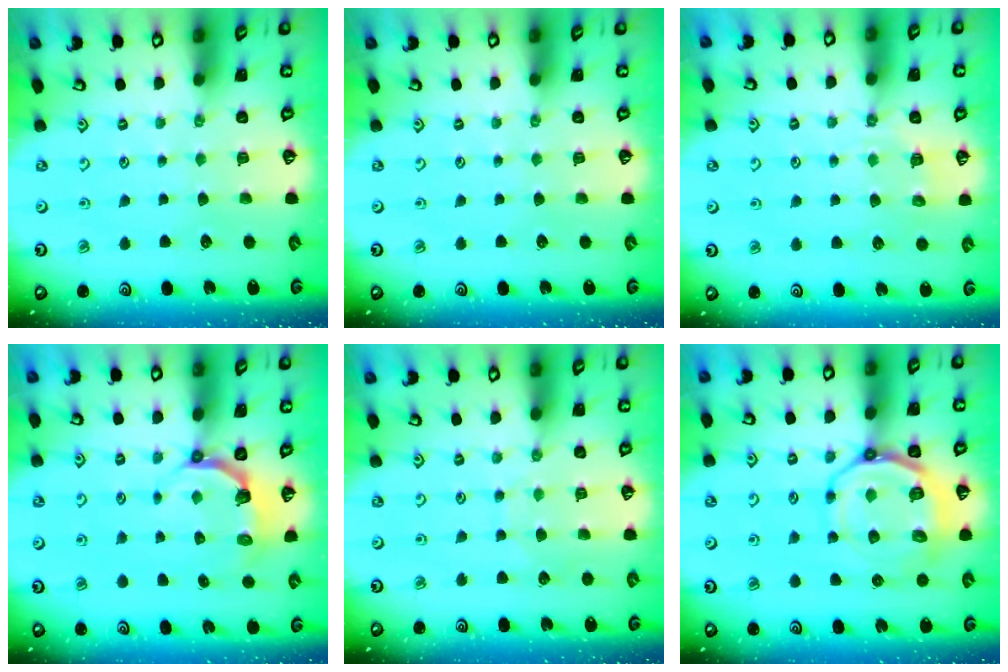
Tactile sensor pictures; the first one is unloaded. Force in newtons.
{"total": 0.0}
{"total": 5.1, "press": 5.0, "slide": 1.0}
{"total": 4.8, "press": 3.2, "slide": 3.6}
{"total": 4.9, "press": 4.9, "slide": 0.5}
{"total": 13.3, "press": 13.0, "slide": 2.9}